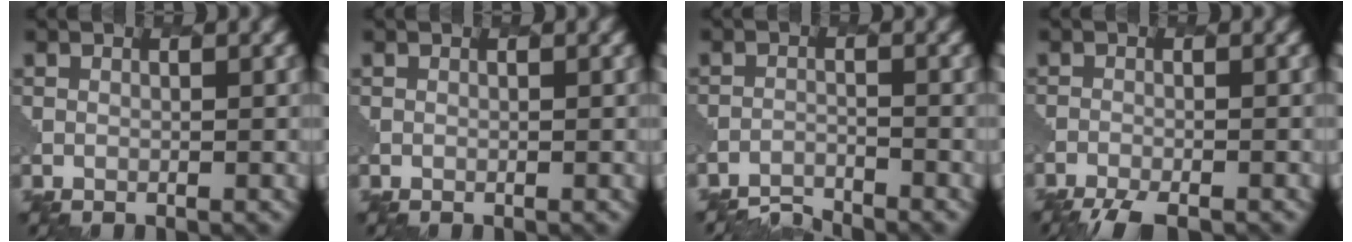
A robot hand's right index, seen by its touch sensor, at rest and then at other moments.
{"total": 0.0}
{"total": 3.1, "force": [-3.1, 0.2, 0.0], "torque": [-0.001, -0.004, -0.062]}
{"total": 4.3, "force": [-3.9, 0.6, 1.6], "torque": [-0.034, -0.015, -0.067]}